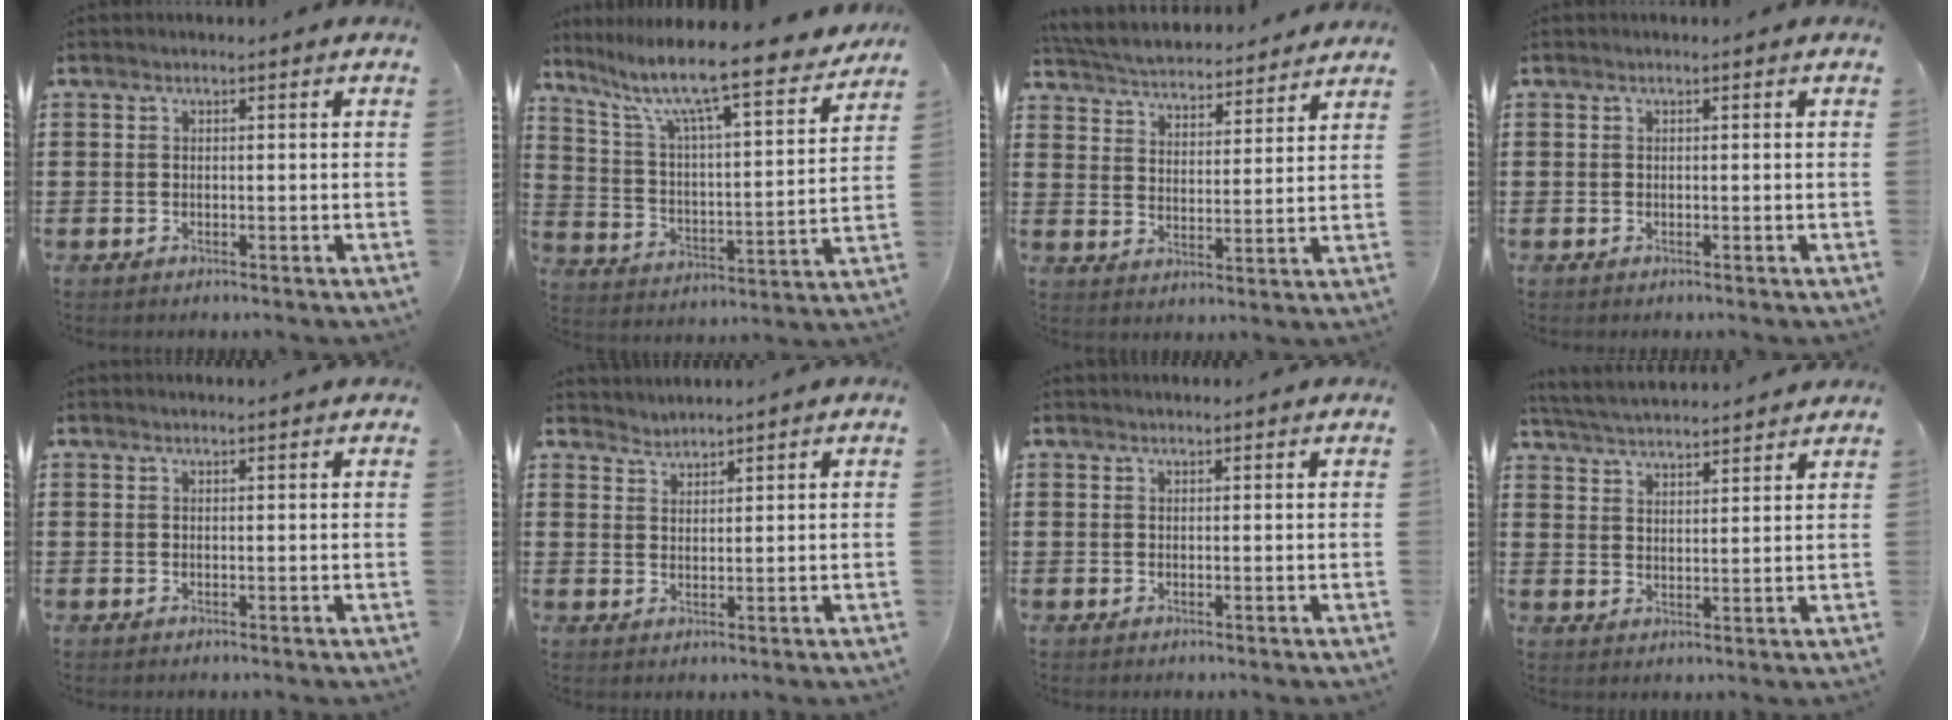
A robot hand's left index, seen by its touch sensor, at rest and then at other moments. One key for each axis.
{"total": 10.1, "fx": 8.2, "fy": 0.6, "fz": 5.8, "tx": -0.136, "ty": -0.062, "tz": 0.130}
{"total": 4.7, "fx": 4.6, "fy": 0.1, "fz": 0.3, "tx": -0.032, "ty": -0.034, "tz": 0.077}
{"total": 0.0}
{"total": 0.9, "fx": 0.8, "fy": -0.1, "fz": 0.4, "tx": -0.008, "ty": -0.002, "tz": 0.016}
{"total": 2.0, "fx": 2.0, "fy": -0.1, "fz": -0.6, "tx": 0.005, "ty": -0.003, "tz": 0.040}
{"total": 0.8, "fx": 0.8, "fy": -0.1, "fz": 0.1, "tx": -0.004, "ty": -0.002, "tz": 0.016}
{"total": 4.1, "fx": 4.0, "fy": -0.1, "fz": 0.6, "tx": -0.028, "ty": -0.022, "tz": 0.070}